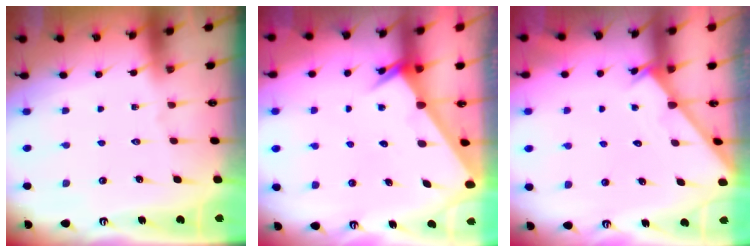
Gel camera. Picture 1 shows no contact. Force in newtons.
{"total": 2.5, "press": 2.5, "slide": 0.1}
{"total": 2.3, "press": 2.3, "slide": 0.2}